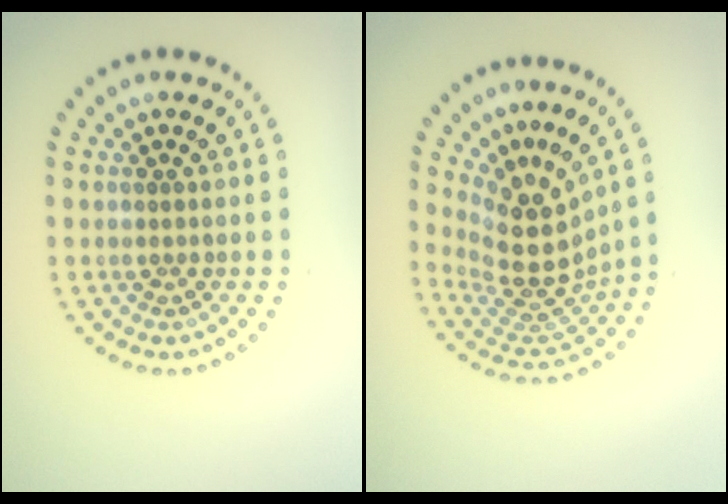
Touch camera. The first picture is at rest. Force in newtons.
{"total": 5.3, "press": 3.8, "slide": 3.7}